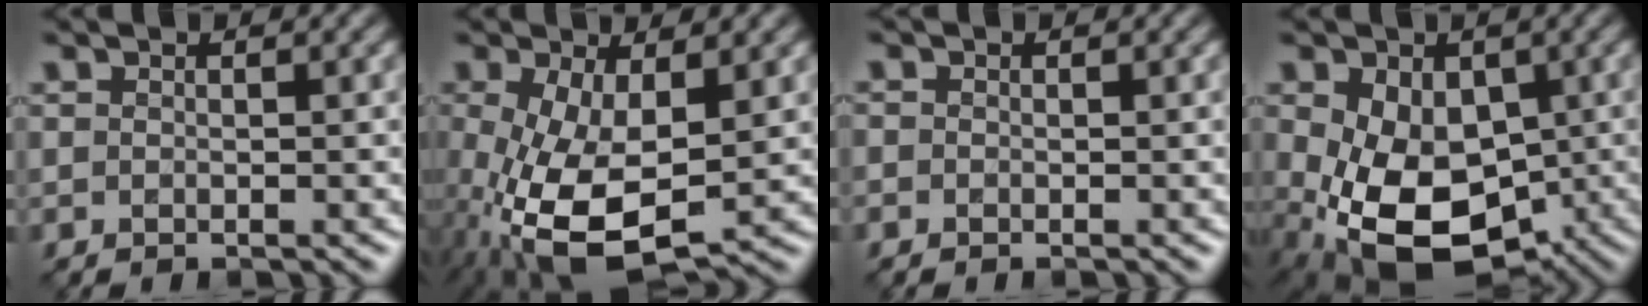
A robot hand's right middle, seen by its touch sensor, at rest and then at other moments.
{"total": 9.3, "force": [-2.0, 4.3, 8.0], "torque": [-0.189, -0.026, -0.030]}
{"total": 0.7, "force": [-0.2, 0.7, 0.0], "torque": [0.005, -0.006, -0.006]}
{"total": 10.8, "force": [-2.1, 7.4, 7.5], "torque": [-0.144, -0.038, -0.026]}